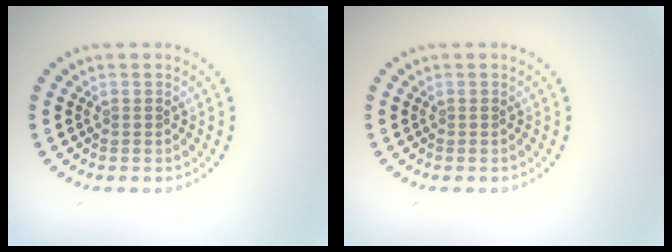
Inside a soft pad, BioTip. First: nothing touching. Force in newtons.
{"total": 0.0}